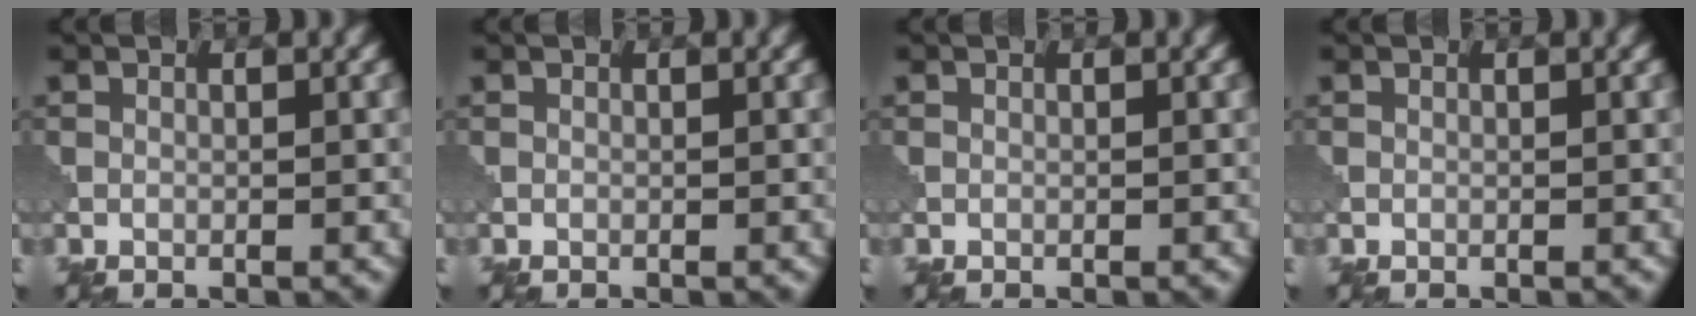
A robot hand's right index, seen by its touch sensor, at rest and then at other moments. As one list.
[{"total": 0.0}, {"total": 0.0}, {"total": 0.0}]